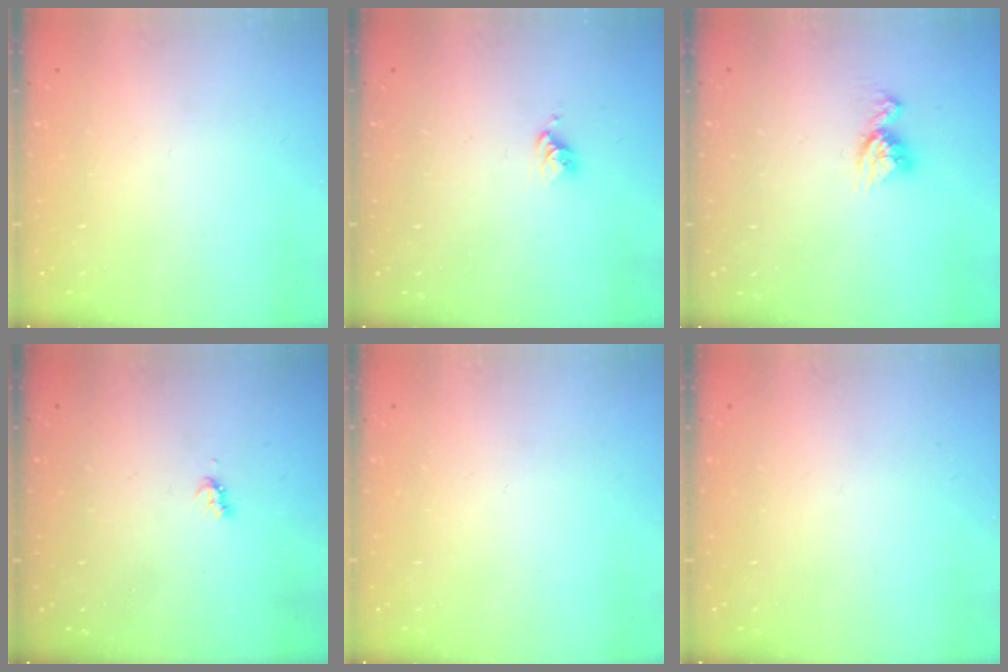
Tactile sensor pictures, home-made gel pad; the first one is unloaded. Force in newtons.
{"total": 3.7, "press": 3.6, "slide": 0.5}
{"total": 7.9, "press": 7.9, "slide": 0.6}
{"total": 2.8, "press": 2.8, "slide": 0.4}
{"total": 0.0}
{"total": 0.0}